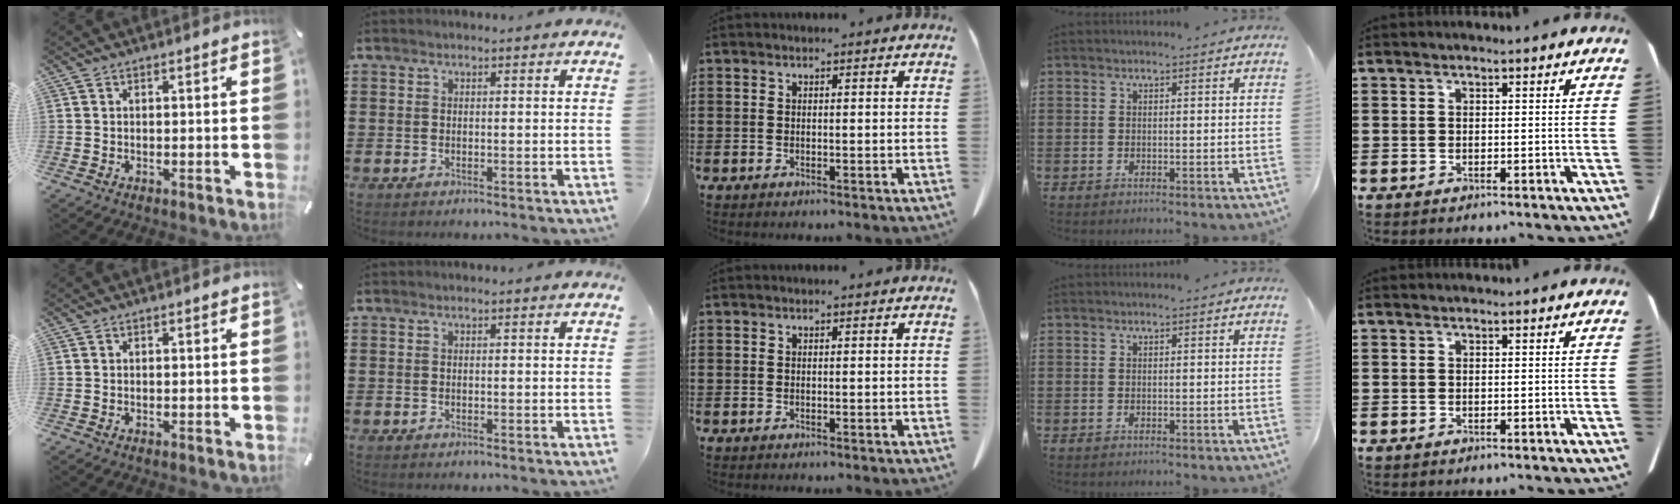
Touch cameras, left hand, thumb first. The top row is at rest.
{}